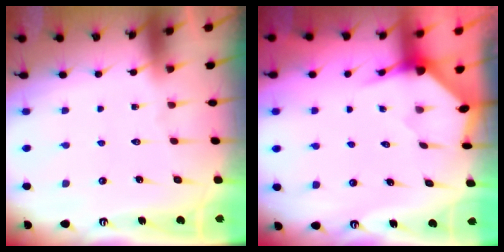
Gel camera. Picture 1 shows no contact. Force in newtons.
{"total": 3.2, "press": 3.2, "slide": 0.3}